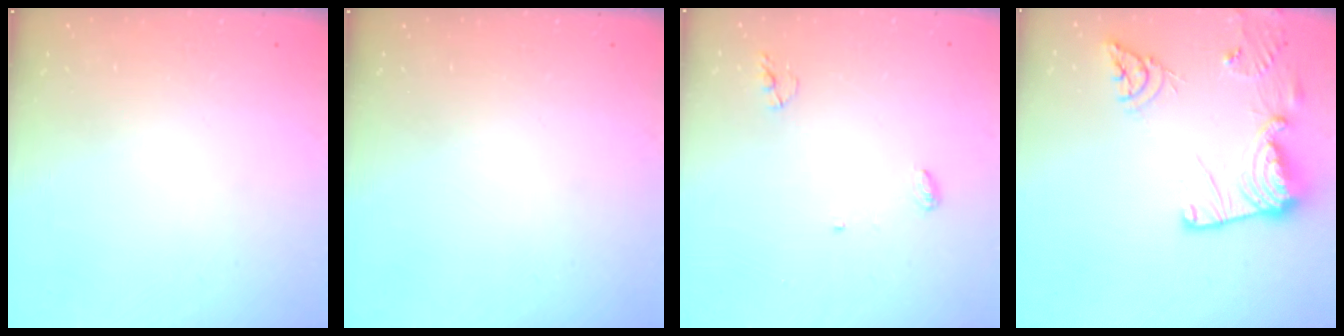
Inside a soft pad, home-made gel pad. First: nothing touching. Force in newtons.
{"total": 0.0}
{"total": 4.0, "press": 3.9, "slide": 0.3}
{"total": 18.1, "press": 18.0, "slide": 1.7}